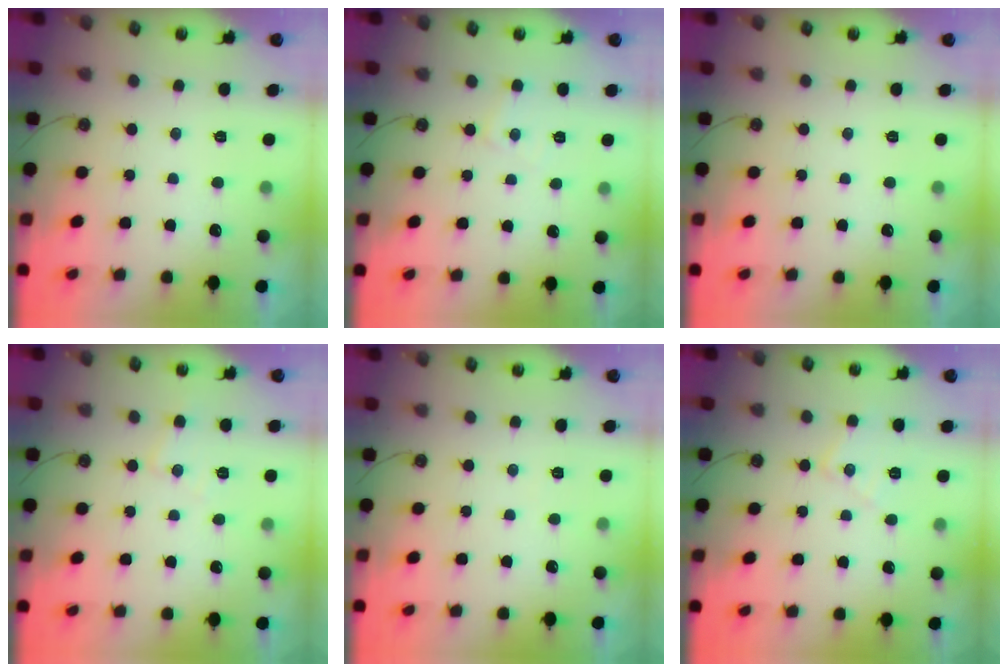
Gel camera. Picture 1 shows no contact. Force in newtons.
{"total": 3.9, "press": 3.8, "slide": 0.6}
{"total": 0.0}
{"total": 6.2, "press": 6.1, "slide": 0.8}
{"total": 3.2, "press": 3.2, "slide": 0.5}
{"total": 7.5, "press": 7.5, "slide": 0.6}